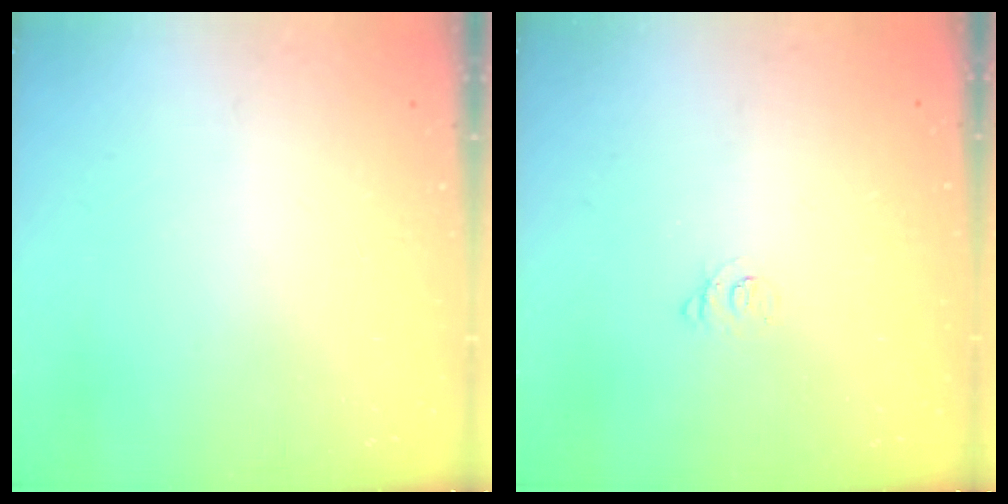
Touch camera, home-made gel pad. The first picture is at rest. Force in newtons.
{"total": 2.4, "press": 2.4, "slide": 0.3}